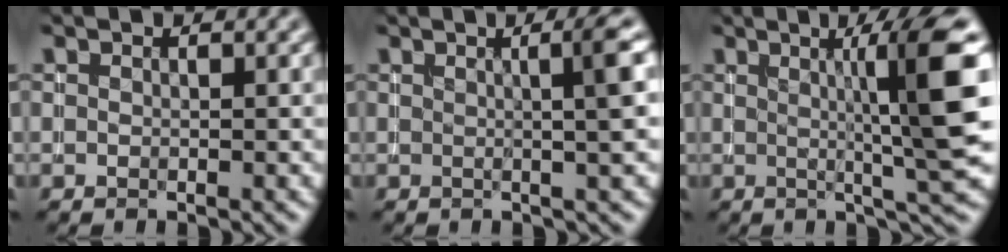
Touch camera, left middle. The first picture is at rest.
{"total": 3.8, "force": [0.5, 0.8, 3.7], "torque": [-0.038, 0.009, 0.005]}
{"total": 8.8, "force": [1.4, 1.0, 8.6], "torque": [-0.115, 0.003, 0.024]}